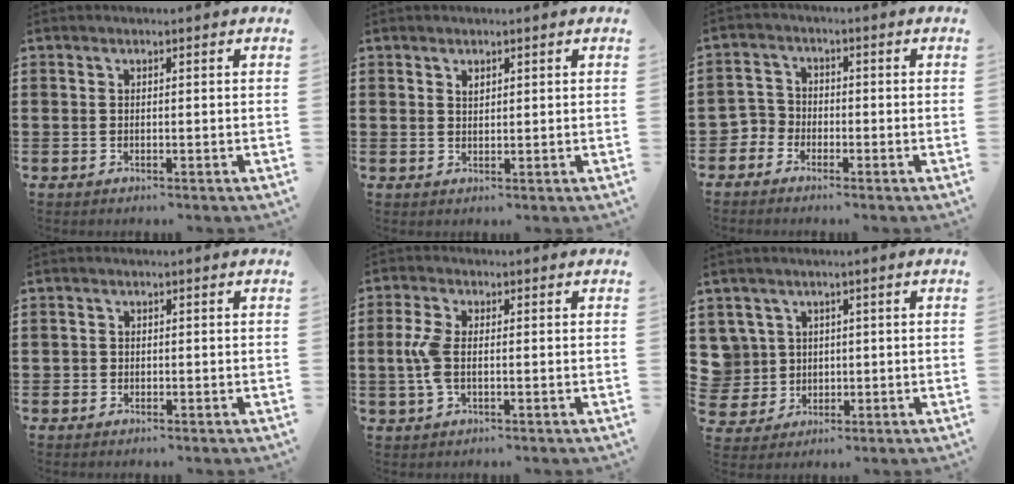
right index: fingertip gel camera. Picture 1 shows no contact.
{"total": 1.0, "force": [0.7, 0.5, 0.4], "torque": [-0.010, 0.002, 0.014]}
{"total": 2.9, "force": [-2.2, 1.9, 0.1], "torque": [-0.021, 0.002, -0.052]}
{"total": 0.6, "force": [-0.3, 0.6, 0.1], "torque": [-0.003, 0.003, -0.007]}
{"total": 4.8, "force": [-0.5, 2.2, 4.3], "torque": [-0.114, -0.010, -0.019]}
{"total": 4.6, "force": [1.0, 4.5, 0.2], "torque": [-0.039, 0.011, 0.017]}